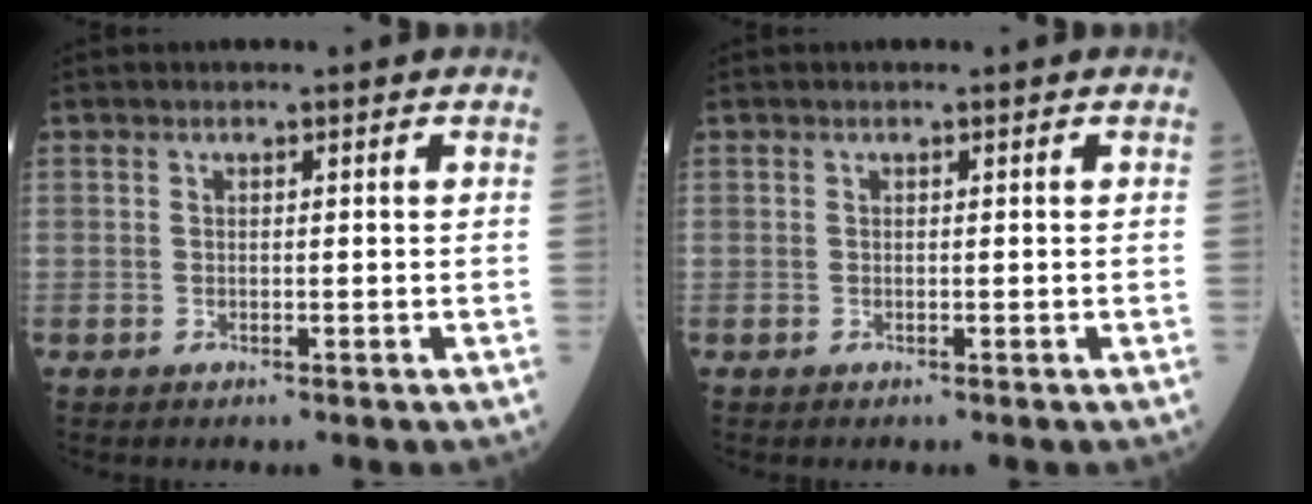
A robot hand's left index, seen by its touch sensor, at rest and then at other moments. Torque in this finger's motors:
{"motor_torque": [0.00, 0.00, 0.00, 0.00]}